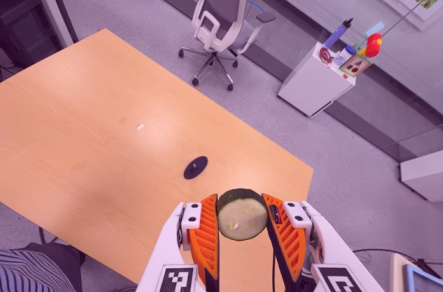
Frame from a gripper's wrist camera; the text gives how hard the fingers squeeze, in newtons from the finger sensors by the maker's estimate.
{"total": 11.5, "left": 11.0, "right": 12.0}